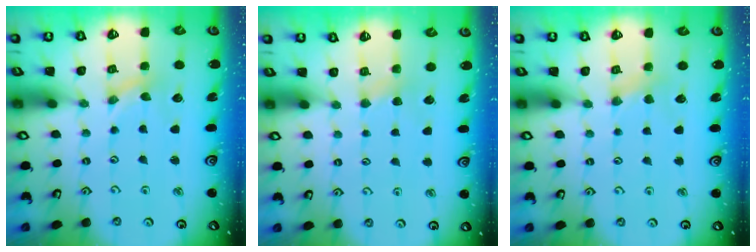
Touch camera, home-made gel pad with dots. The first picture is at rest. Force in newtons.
{"total": 2.4, "press": 2.3, "slide": 0.5}
{"total": 2.3, "press": 2.2, "slide": 0.4}